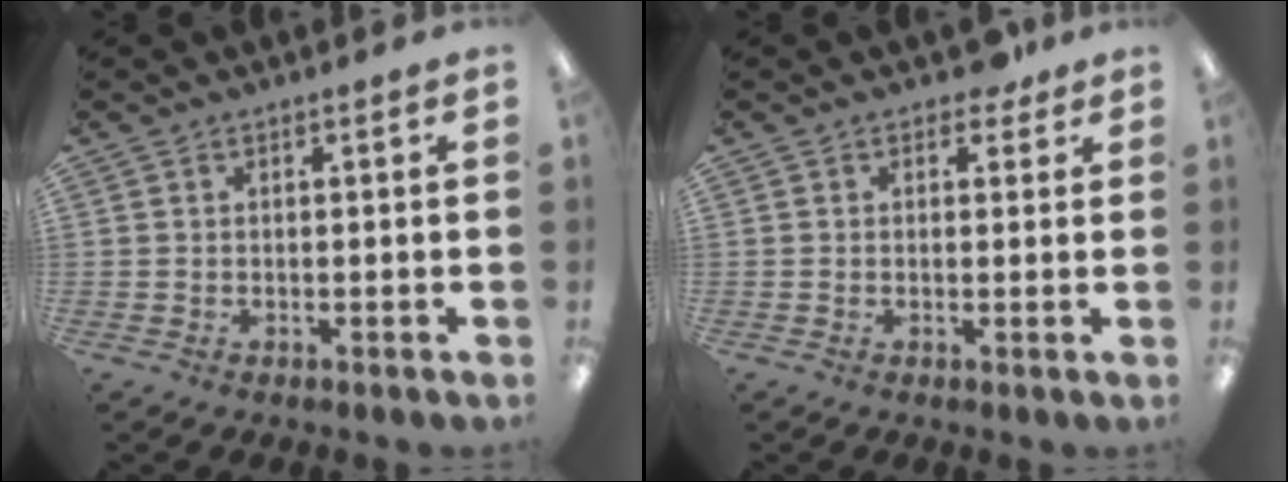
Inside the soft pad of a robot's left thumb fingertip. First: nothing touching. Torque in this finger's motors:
{"motor_torque": [0.14, -0.02, 0.42, 0.11, 0.00]}